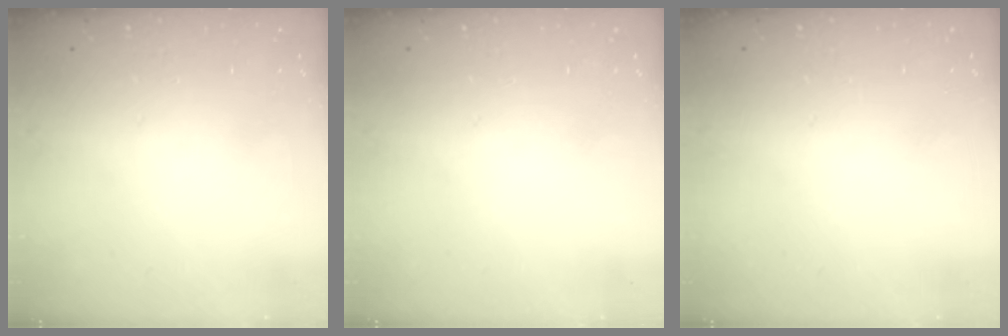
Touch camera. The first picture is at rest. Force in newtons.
{"total": 0.0}
{"total": 0.6, "press": 0.6, "slide": 0.2}